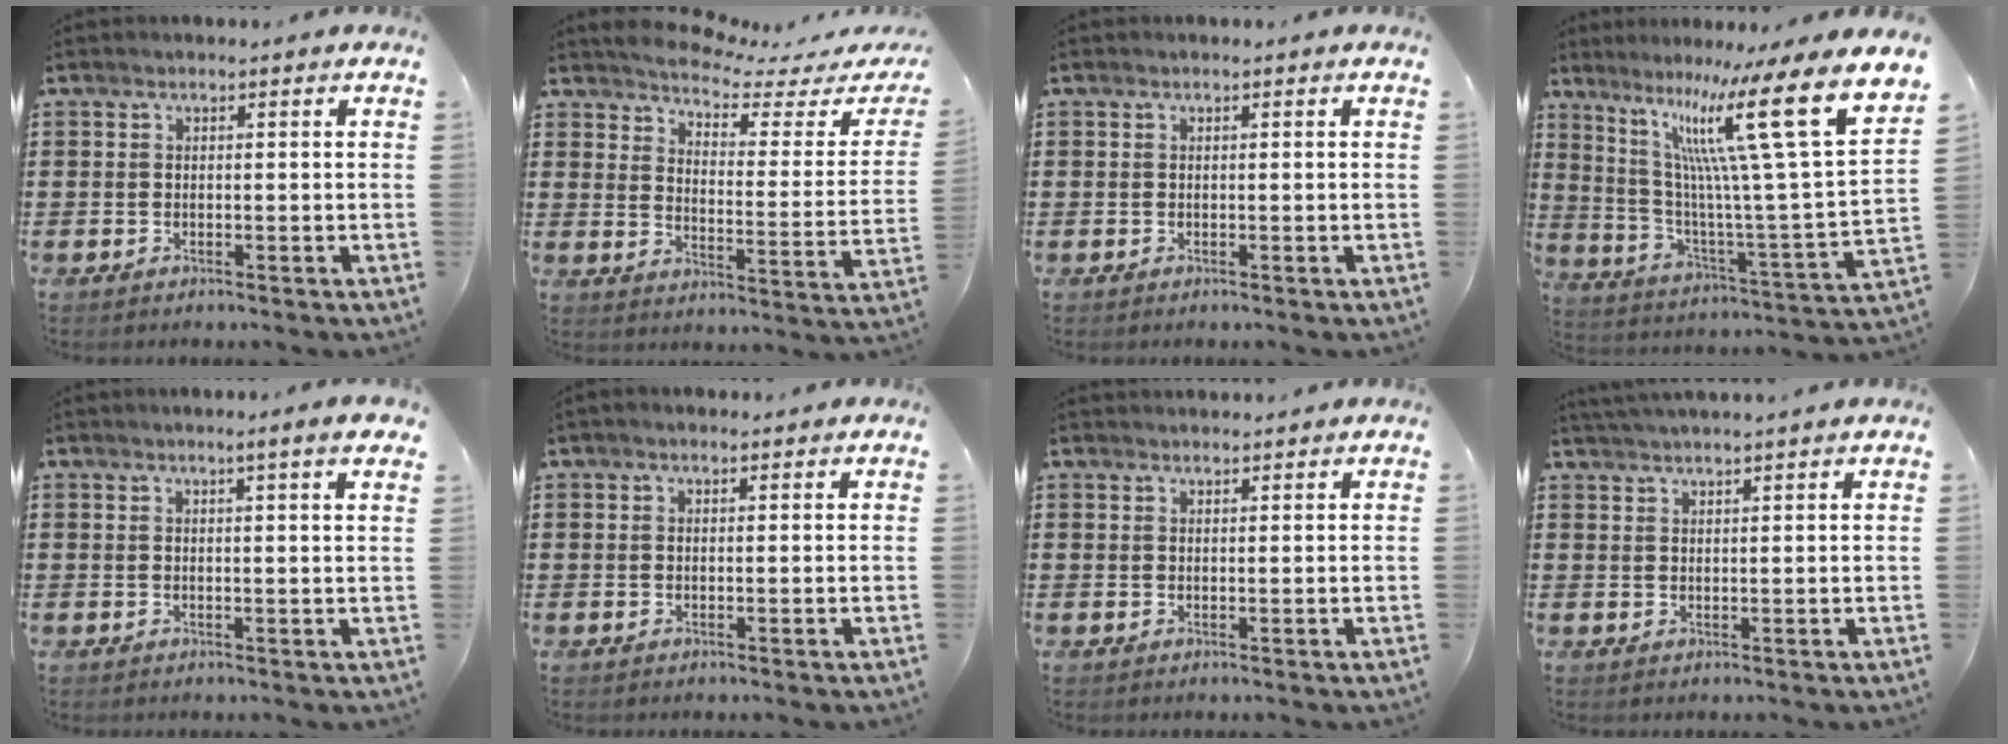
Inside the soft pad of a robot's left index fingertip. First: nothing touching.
{"total": 4.3, "force": [4.1, 0.5, 1.2], "torque": [-0.042, -0.036, 0.062]}
{"total": 0.0}
{"total": 16.8, "force": [9.2, 1.2, 14.0], "torque": [-0.258, -0.073, 0.133]}
{"total": 2.9, "force": [1.9, -0.4, 2.1], "torque": [-0.042, -0.001, 0.032]}
{"total": 0.9, "force": [0.6, 0.2, 0.6], "torque": [-0.011, 0.003, 0.011]}
{"total": 1.3, "force": [1.3, 0.0, 0.2], "torque": [-0.005, -0.001, 0.025]}
{"total": 2.0, "force": [2.0, -0.3, 0.2], "torque": [-0.008, -0.001, 0.039]}